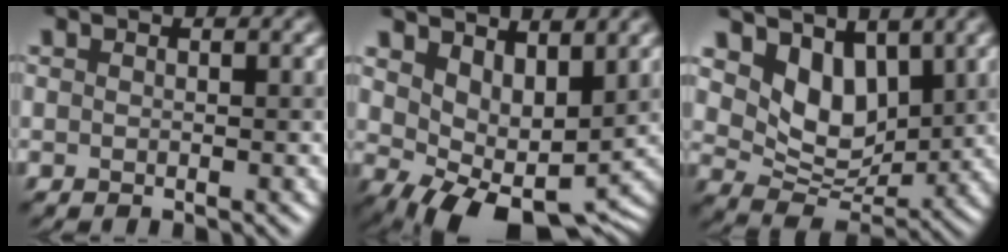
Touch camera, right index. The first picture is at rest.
{"total": 6.7, "force": [1.8, 4.2, 4.9], "torque": [-0.066, -0.027, 0.055]}
{"total": 5.0, "force": [2.9, 3.1, 2.5], "torque": [-0.061, -0.019, 0.051]}